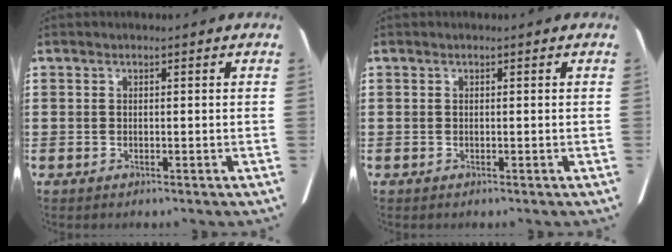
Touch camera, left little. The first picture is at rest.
{"total": 0.0}